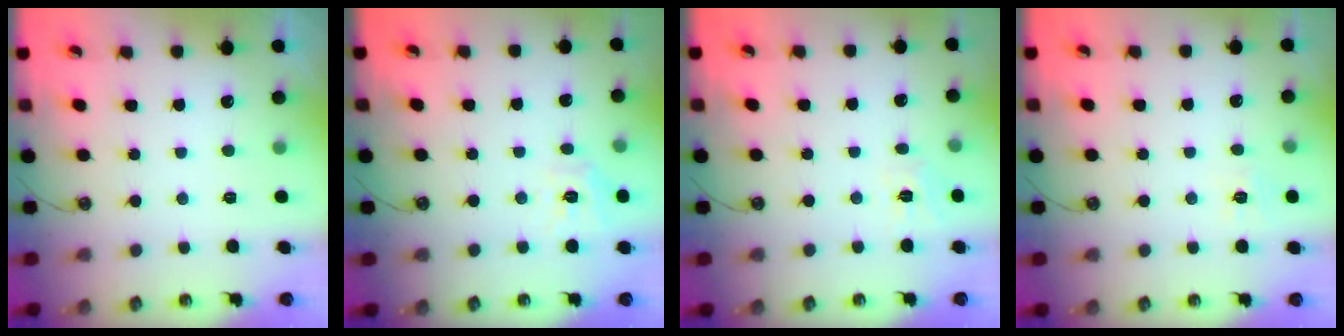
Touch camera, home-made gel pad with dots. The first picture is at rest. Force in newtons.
{"total": 8.4, "press": 8.3, "slide": 0.9}
{"total": 4.9, "press": 4.9, "slide": 0.2}
{"total": 6.5, "press": 6.4, "slide": 0.6}